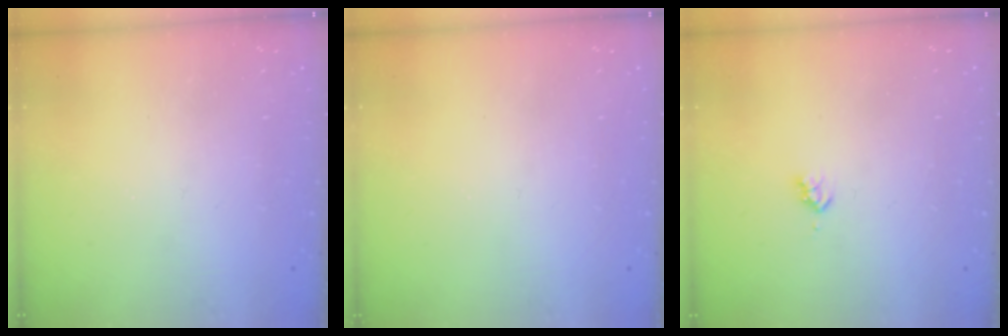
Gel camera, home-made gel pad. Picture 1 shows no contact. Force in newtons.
{"total": 0.0}
{"total": 2.3, "press": 2.3, "slide": 0.4}